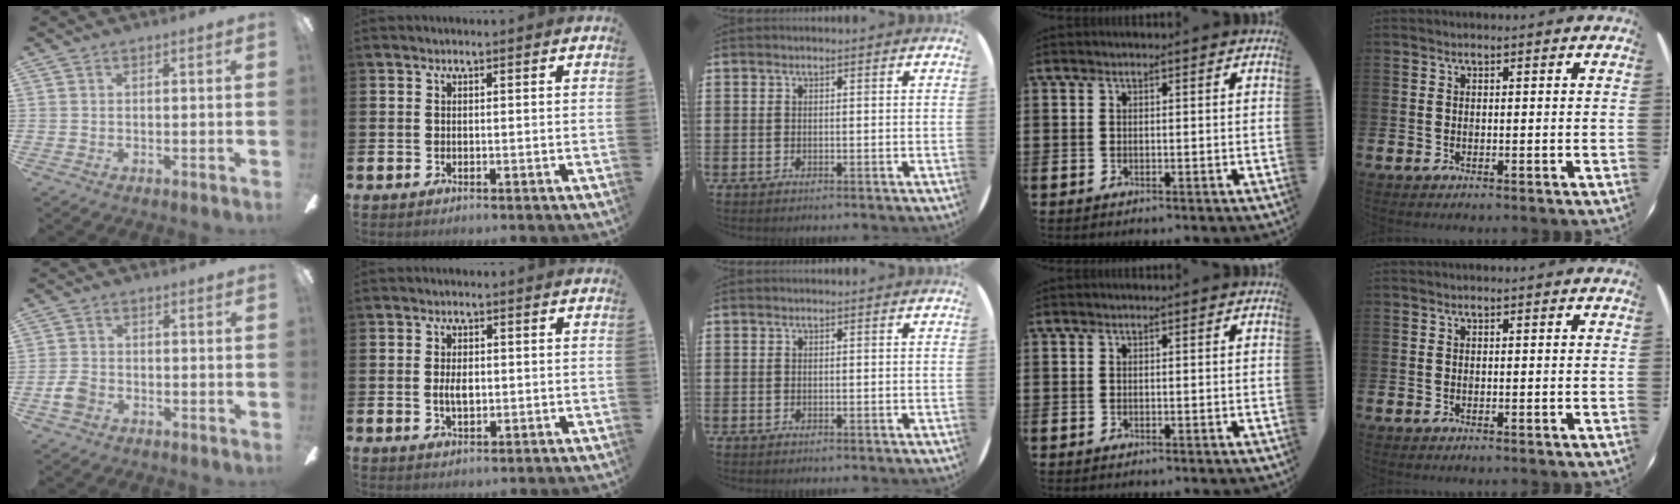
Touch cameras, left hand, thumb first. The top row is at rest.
{"thumb": {"total": 4.2, "force": [-1.9, 3.0, 2.3], "torque": [-0.047, 0.010, -0.037]}, "index": {"total": 2.8, "force": [0.0, 1.6, 2.3], "torque": [-0.030, -0.001, -0.006]}}